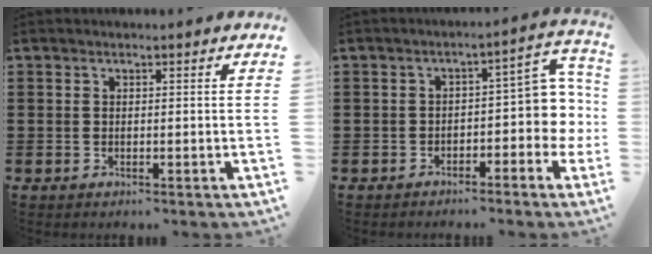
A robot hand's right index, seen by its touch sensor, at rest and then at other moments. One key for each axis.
{"total": 6.2, "fx": -1.2, "fy": 3.5, "fz": 5.0, "tx": -0.068, "ty": -0.012, "tz": -0.029}